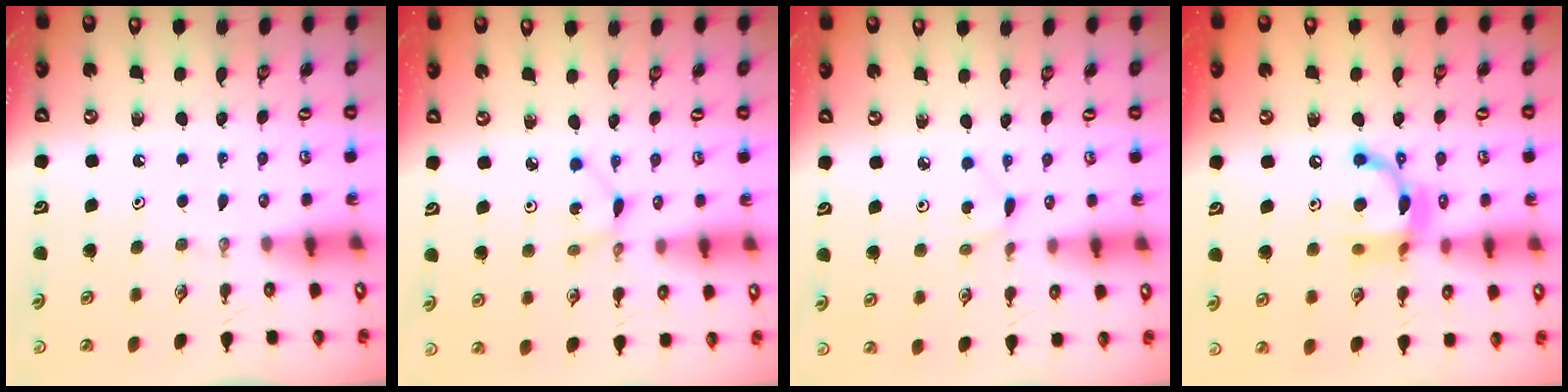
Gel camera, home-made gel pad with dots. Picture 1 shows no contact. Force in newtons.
{"total": 1.3, "press": 1.3, "slide": 0.0}
{"total": 2.6, "press": 2.5, "slide": 0.3}
{"total": 13.2, "press": 13.2, "slide": 0.8}